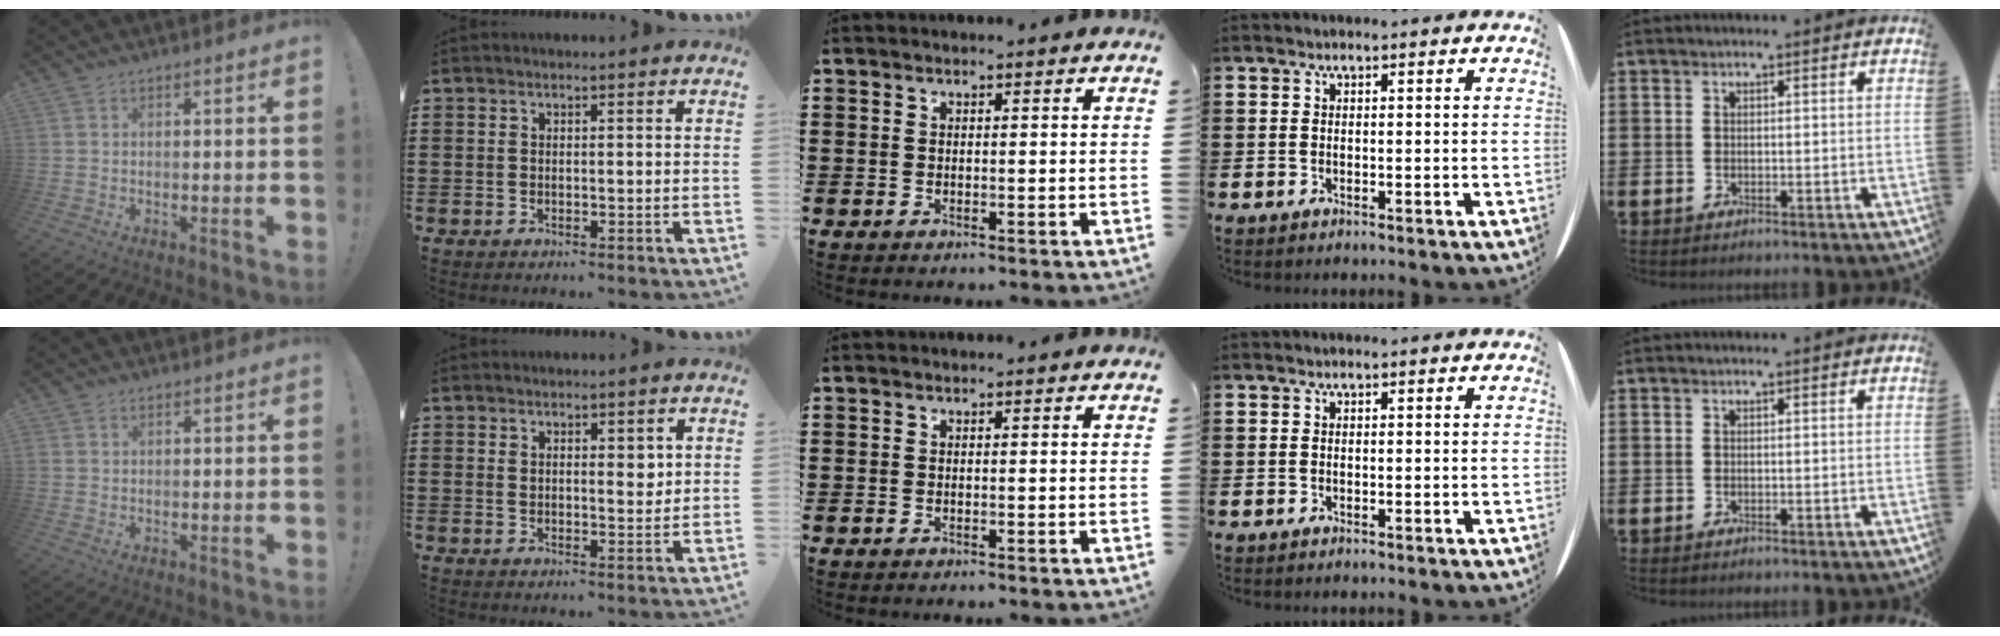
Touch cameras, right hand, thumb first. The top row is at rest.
{"thumb": {"total": 0.9, "force": [0.6, 0.6, 0.1], "torque": [0.004, -0.001, 0.010]}, "index": {"total": 2.7, "force": [1.6, 1.2, 1.9], "torque": [-0.031, 0.001, 0.026]}}